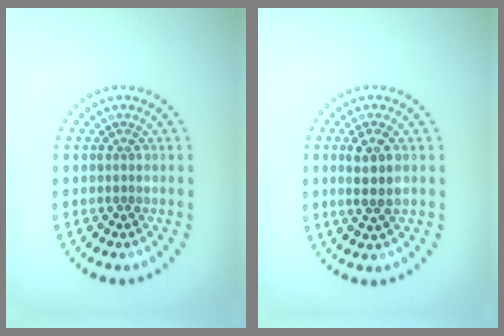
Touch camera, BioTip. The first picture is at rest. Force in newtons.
{"total": 2.6, "press": 2.4, "slide": 1.0}